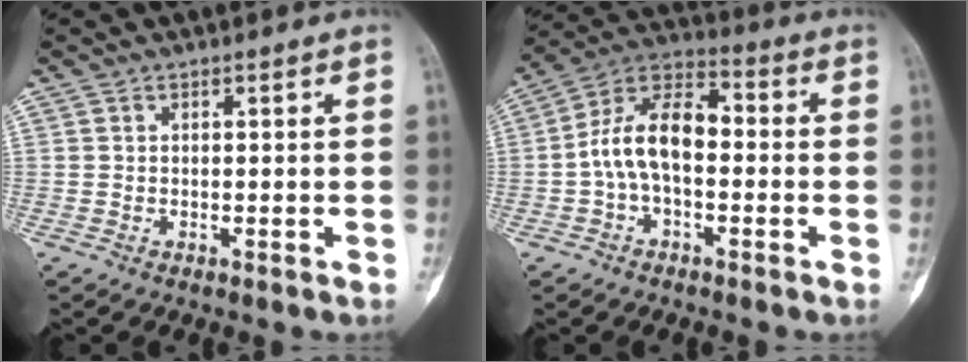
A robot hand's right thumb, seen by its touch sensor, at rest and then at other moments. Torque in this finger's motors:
{"motor_torque": [0.96, 0.98, 0.95, -0.82, 0.17]}